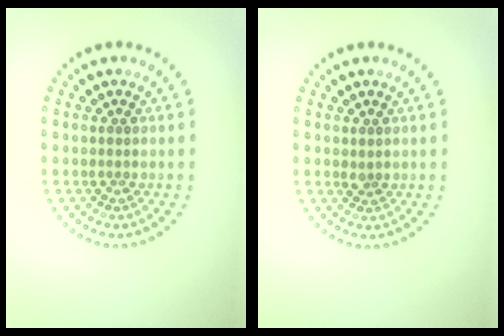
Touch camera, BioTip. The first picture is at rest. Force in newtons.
{"total": 0.6, "press": 0.5, "slide": 0.3}